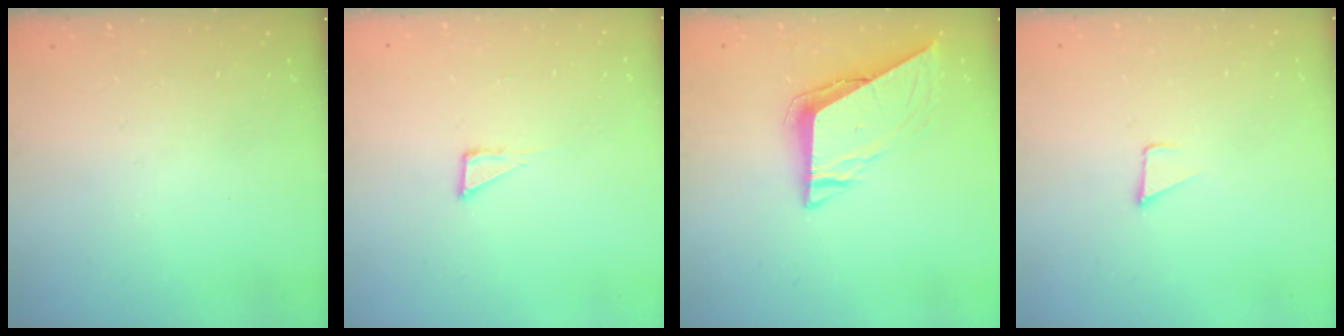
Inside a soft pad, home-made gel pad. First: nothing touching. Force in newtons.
{"total": 3.6, "press": 3.6, "slide": 0.3}
{"total": 7.4, "press": 7.4, "slide": 0.6}
{"total": 1.2, "press": 1.2, "slide": 0.1}